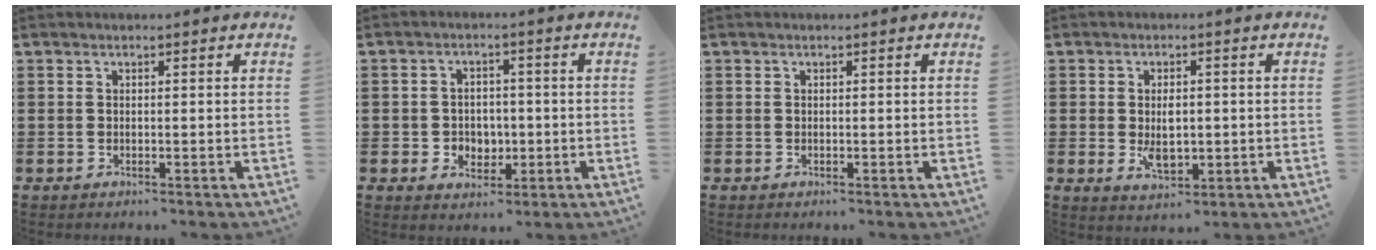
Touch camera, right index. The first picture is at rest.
{"total": 3.2, "force": [-0.6, 2.9, 1.1], "torque": [-0.024, 0.002, -0.016]}
{"total": 0.0}
{"total": 4.4, "force": [-0.2, 2.3, 3.7], "torque": [-0.078, 0.002, -0.005]}